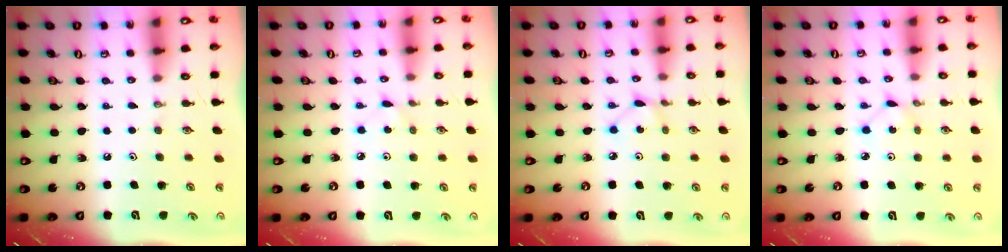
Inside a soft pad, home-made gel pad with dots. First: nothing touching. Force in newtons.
{"total": 2.6, "press": 2.6, "slide": 0.2}
{"total": 2.0, "press": 2.0, "slide": 0.2}
{"total": 1.0, "press": 1.0, "slide": 0.1}